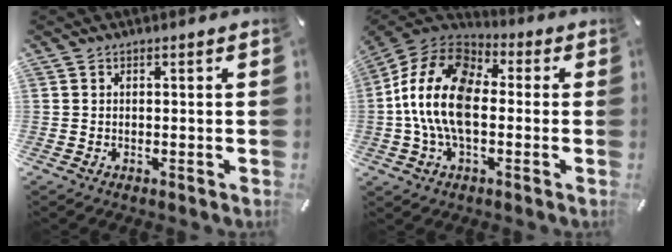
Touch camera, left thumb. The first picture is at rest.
{"total": 17.1, "force": [-1.7, 10.6, 13.3], "torque": [-0.284, 0.017, -0.032]}